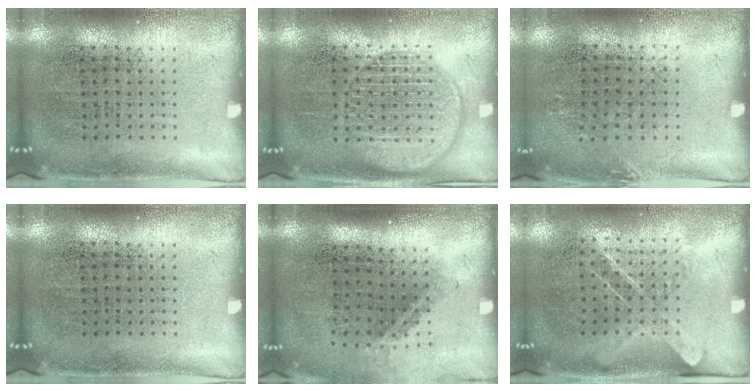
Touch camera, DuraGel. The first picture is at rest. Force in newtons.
{"total": 3.3, "press": 3.3, "slide": 0.4}
{"total": 0.8, "press": 0.8, "slide": 0.1}
{"total": 0.0}
{"total": 1.5, "press": 1.0, "slide": 1.1}
{"total": 1.3, "press": 1.0, "slide": 0.7}